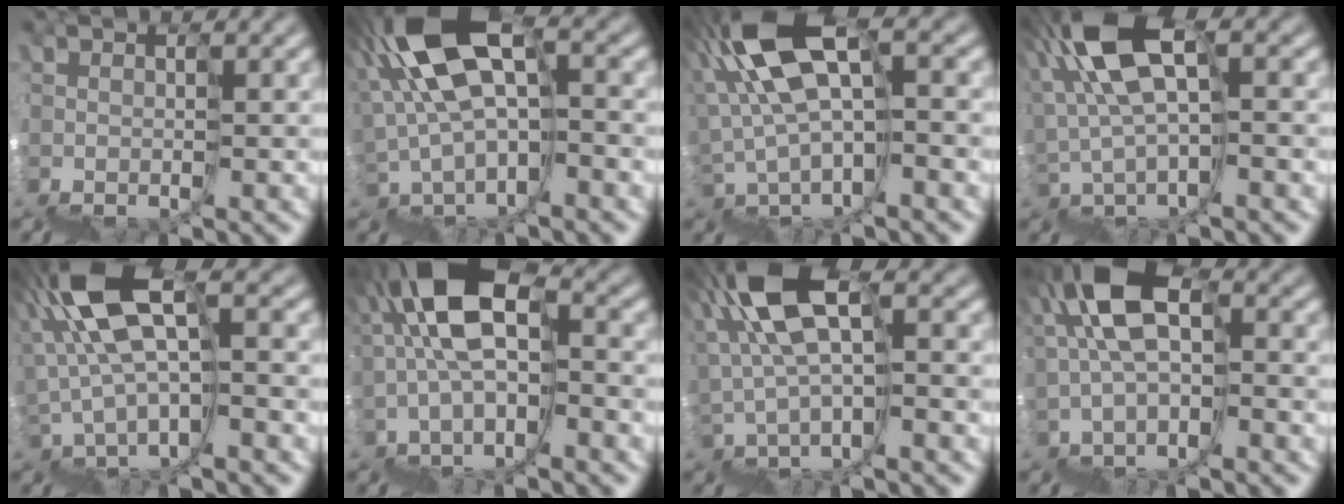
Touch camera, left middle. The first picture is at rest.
{"total": 8.1, "force": [2.7, 4.1, 6.4], "torque": [-0.129, 0.033, 0.047]}
{"total": 8.1, "force": [3.4, 3.3, 6.5], "torque": [-0.141, 0.035, 0.058]}
{"total": 6.9, "force": [3.6, 2.6, 5.2], "torque": [-0.117, 0.029, 0.054]}
{"total": 7.3, "force": [3.3, 2.8, 5.9], "torque": [-0.126, 0.032, 0.052]}
{"total": 7.1, "force": [1.3, 3.8, 5.8], "torque": [-0.101, 0.046, 0.017]}
{"total": 6.6, "force": [3.5, 2.8, 4.9], "torque": [-0.107, 0.029, 0.050]}
{"total": 6.4, "force": [2.5, 3.7, 4.6], "torque": [-0.094, 0.038, 0.031]}